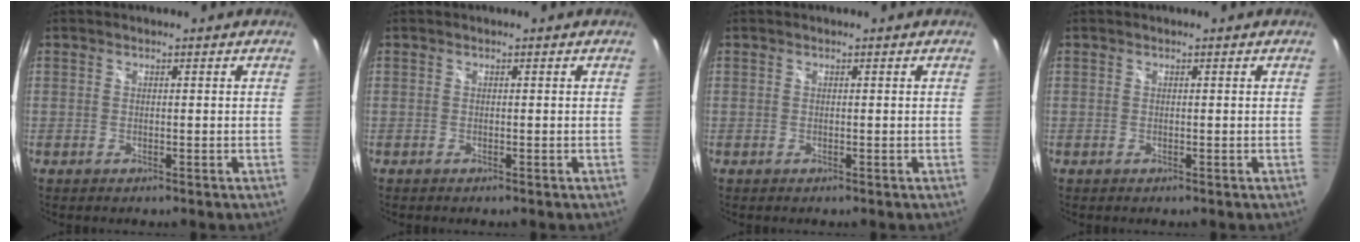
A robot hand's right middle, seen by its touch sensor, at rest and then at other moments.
{"total": 0.0}
{"total": 0.0}
{"total": 0.0}